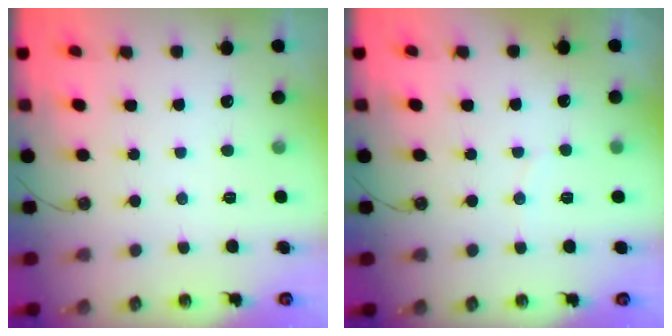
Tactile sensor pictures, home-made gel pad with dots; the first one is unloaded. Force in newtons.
{"total": 2.0, "press": 1.8, "slide": 1.0}